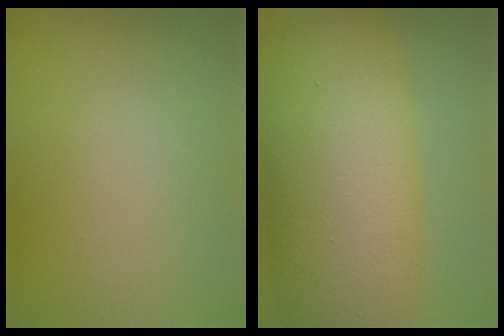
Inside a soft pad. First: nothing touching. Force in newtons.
{"total": 10.4, "press": 10.4, "slide": 0.1}